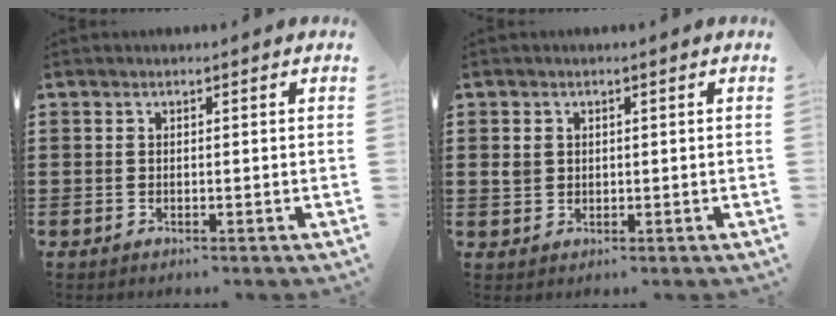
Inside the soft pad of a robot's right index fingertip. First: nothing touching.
{"total": 1.8, "force": [0.4, 1.6, 0.8], "torque": [-0.020, 0.007, 0.008]}